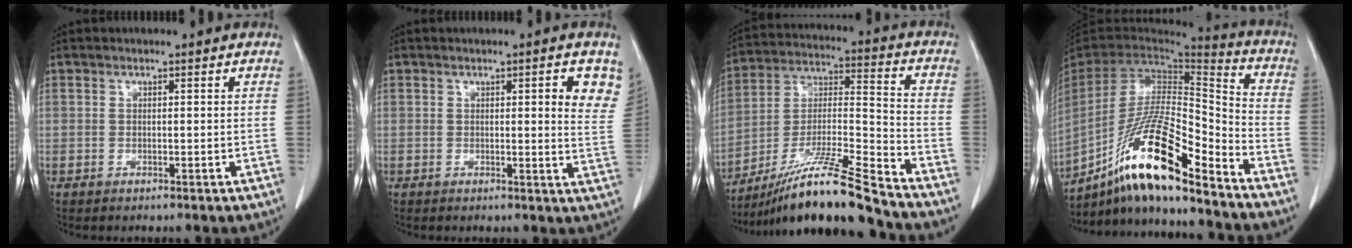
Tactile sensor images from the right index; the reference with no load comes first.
{"total": 5.7, "force": [2.5, 0.9, 5.0], "torque": [-0.050, -0.009, 0.021]}
{"total": 17.1, "force": [-14.2, -0.8, 9.6], "torque": [-0.187, -0.013, -0.256]}
{"total": 20.0, "force": [-14.0, 2.1, 14.1], "torque": [-0.287, -0.012, -0.255]}